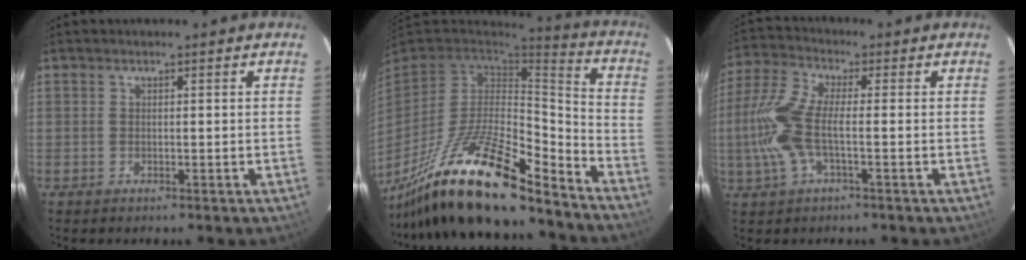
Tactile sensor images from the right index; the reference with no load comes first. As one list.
[{"total": 25.4, "force": [-17.4, 6.6, 17.2], "torque": [-0.326, -0.034, -0.302]}, {"total": 10.4, "force": [-1.7, 3.5, 9.6], "torque": [-0.225, 0.006, -0.036]}]